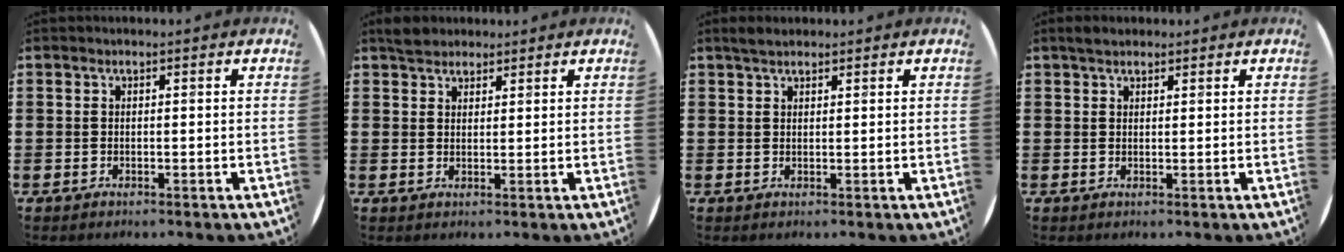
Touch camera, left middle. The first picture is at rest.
{"total": 2.6, "force": [2.3, 1.1, 0.2], "torque": [0.000, 0.006, 0.044]}
{"total": 1.7, "force": [1.5, 0.5, 0.7], "torque": [-0.007, 0.003, 0.025]}
{"total": 1.7, "force": [1.5, 0.6, 0.5], "torque": [-0.004, 0.003, 0.026]}